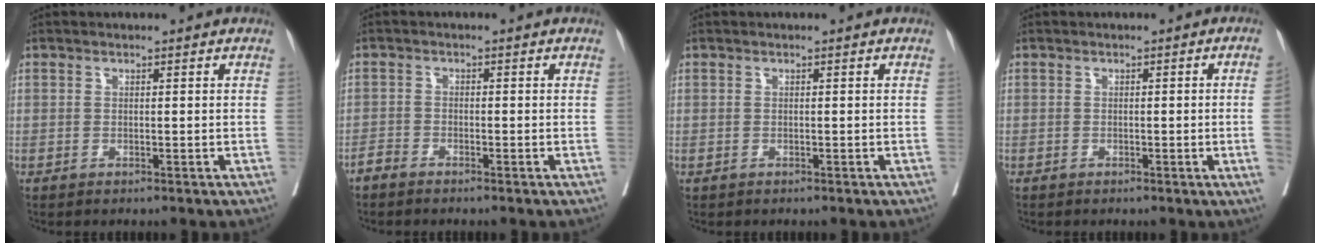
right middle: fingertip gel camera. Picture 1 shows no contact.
{"total": 1.5, "force": [-1.4, 0.4, 0.3], "torque": [-0.009, -0.001, -0.030]}
{"total": 0.0}
{"total": 2.9, "force": [-0.4, -1.1, 2.7], "torque": [-0.034, -0.008, -0.004]}